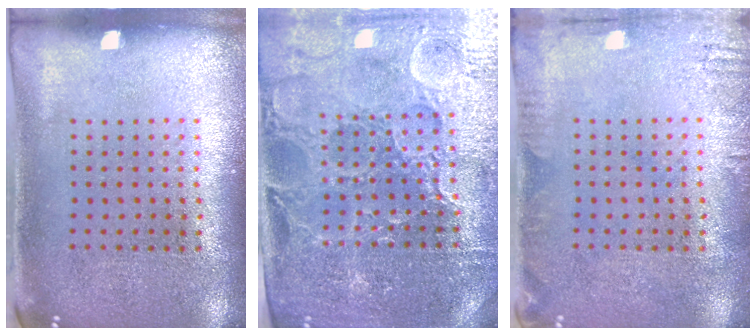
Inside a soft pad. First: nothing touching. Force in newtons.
{"total": 4.2, "press": 4.1, "slide": 1.2}
{"total": 1.7, "press": 1.7, "slide": 0.2}